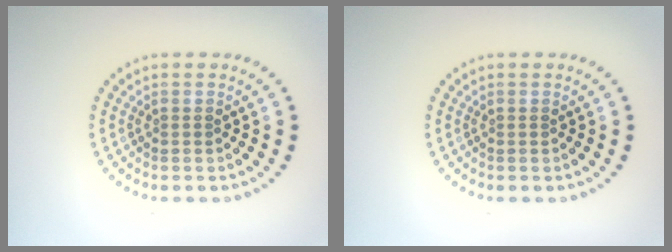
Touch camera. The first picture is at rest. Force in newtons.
{"total": 0.0}